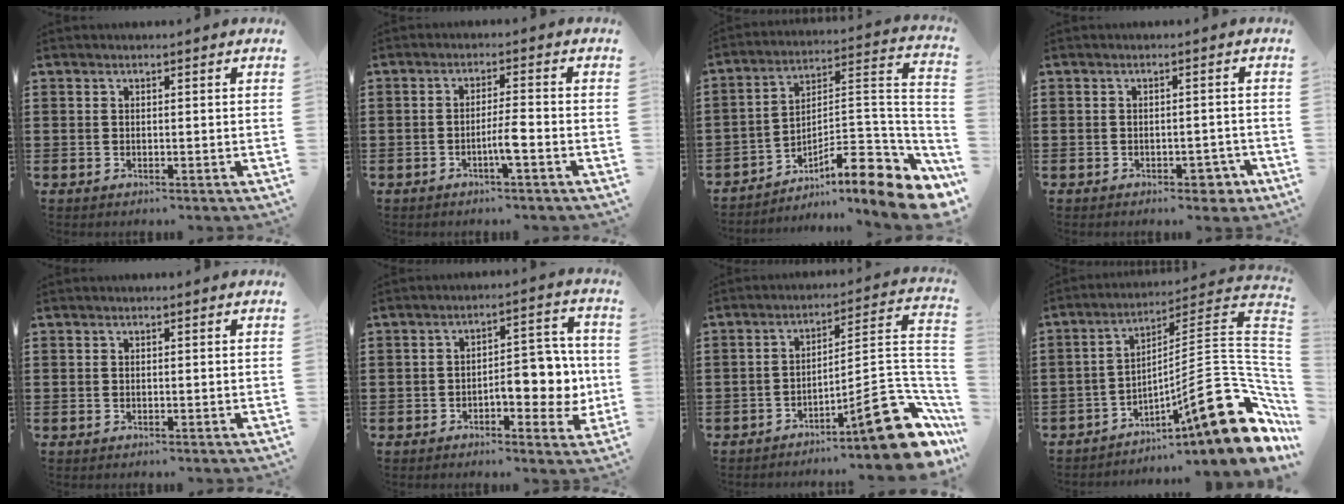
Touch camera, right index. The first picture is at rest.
{"total": 3.6, "force": [-1.6, -0.1, 3.2], "torque": [-0.064, -0.005, -0.034]}
{"total": 9.8, "force": [-6.8, 2.3, 6.7], "torque": [-0.082, -0.004, -0.135]}
{"total": 2.8, "force": [-2.1, 1.4, 1.3], "torque": [-0.024, 0.004, -0.040]}
{"total": 0.0}
{"total": 7.6, "force": [-2.0, 4.1, 6.1], "torque": [-0.074, 0.003, -0.041]}
{"total": 13.6, "force": [-7.9, 3.3, 10.5], "torque": [-0.130, 0.016, -0.133]}
{"total": 17.0, "force": [-6.5, 4.6, 15.0], "torque": [-0.212, -0.004, -0.107]}